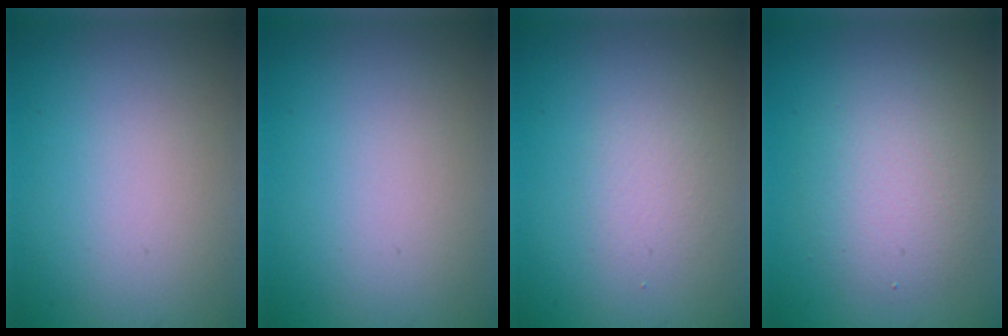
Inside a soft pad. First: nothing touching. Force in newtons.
{"total": 0.0}
{"total": 1.3, "press": 1.3, "slide": 0.1}
{"total": 4.2, "press": 4.2, "slide": 0.4}